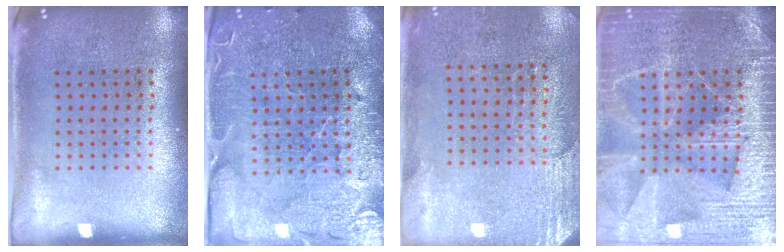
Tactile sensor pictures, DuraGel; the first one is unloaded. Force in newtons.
{"total": 3.5, "press": 3.4, "slide": 0.9}
{"total": 2.6, "press": 2.3, "slide": 1.2}
{"total": 6.5, "press": 6.4, "slide": 0.8}